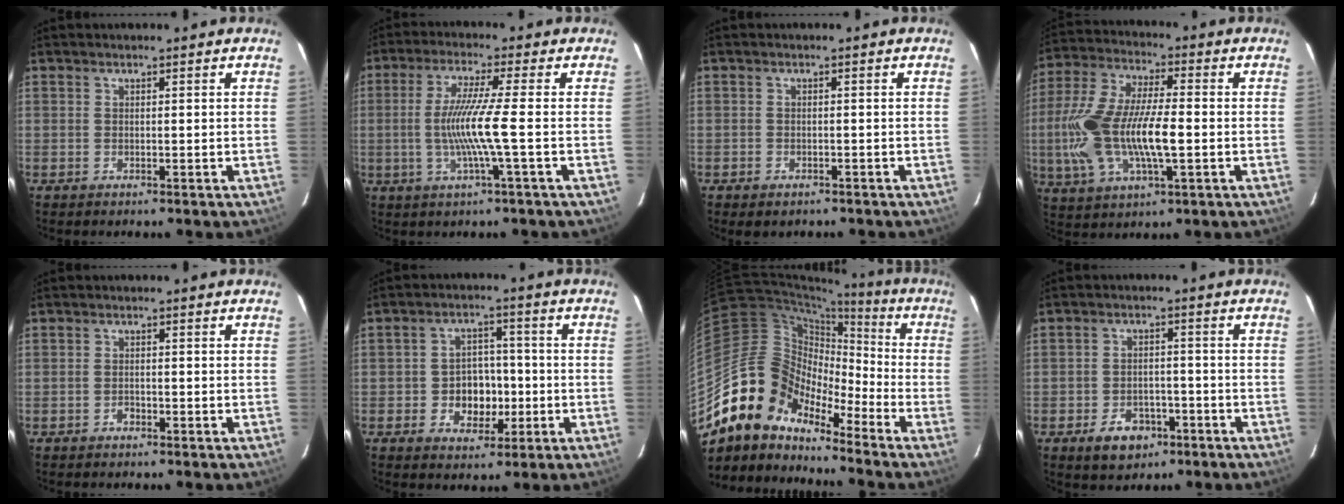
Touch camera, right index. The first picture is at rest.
{"total": 8.7, "force": [-1.6, -1.6, 8.4], "torque": [-0.167, -0.010, -0.027]}
{"total": 2.6, "force": [-1.9, 1.5, 1.0], "torque": [-0.024, -0.008, -0.026]}
{"total": 18.0, "force": [-2.6, 6.7, 16.5], "torque": [-0.346, -0.003, -0.049]}
{"total": 1.2, "force": [-0.9, 0.7, 0.4], "torque": [-0.009, 0.003, -0.016]}
{"total": 7.3, "force": [-2.0, 6.0, 3.6], "torque": [-0.077, 0.015, -0.021]}
{"total": 15.1, "force": [-12.0, 7.6, 5.0], "torque": [-0.092, 0.025, -0.237]}
{"total": 7.1, "force": [-4.1, 4.8, 3.2], "torque": [-0.078, 0.012, -0.049]}